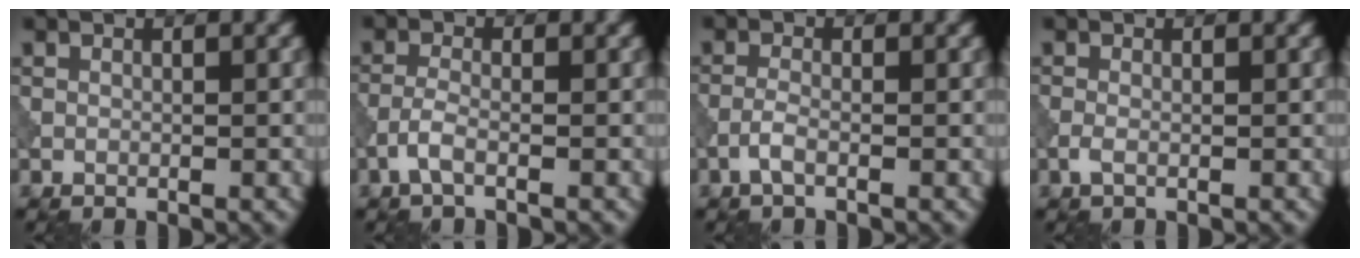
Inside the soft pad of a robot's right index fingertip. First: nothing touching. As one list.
[{"total": 1.8, "force": [-1.0, 0.5, 1.5], "torque": [-0.035, 0.004, -0.026]}, {"total": 1.5, "force": [-0.8, 0.5, 1.2], "torque": [-0.029, 0.005, -0.021]}, {"total": 1.0, "force": [-0.4, 0.3, 0.8], "torque": [-0.022, 0.001, -0.011]}]